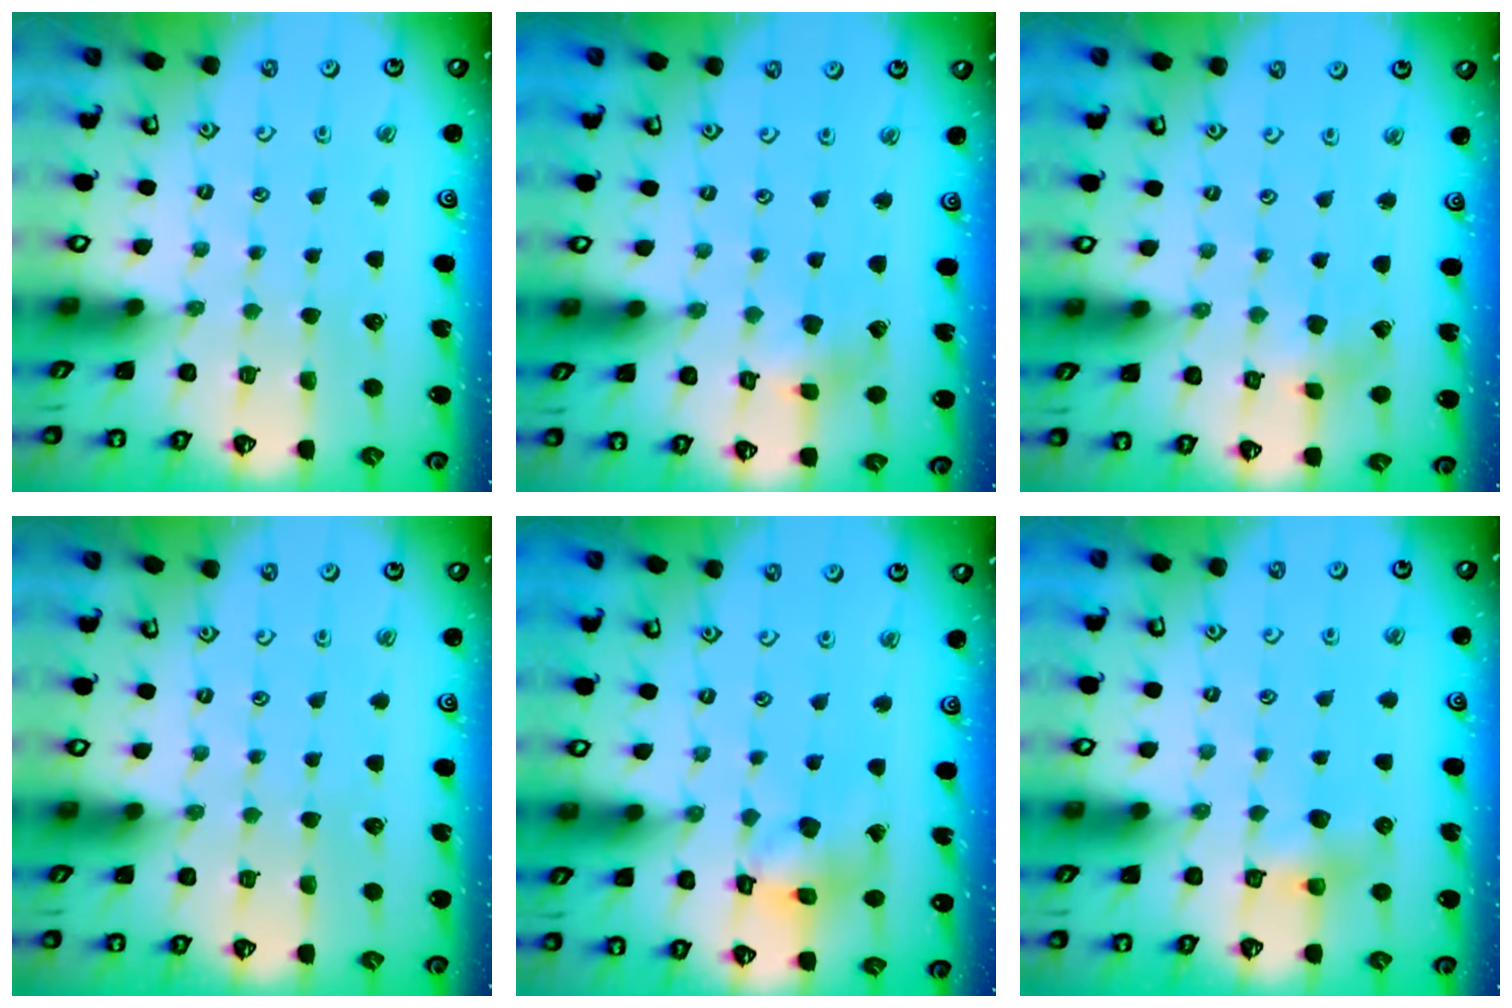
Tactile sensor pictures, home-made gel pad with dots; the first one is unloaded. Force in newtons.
{"total": 2.9, "press": 2.9, "slide": 0.2}
{"total": 2.3, "press": 2.3, "slide": 0.3}
{"total": 0.0}
{"total": 10.5, "press": 10.4, "slide": 1.3}
{"total": 6.0, "press": 6.0, "slide": 0.4}